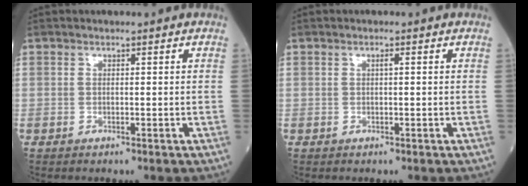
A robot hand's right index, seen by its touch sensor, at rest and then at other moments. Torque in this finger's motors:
{"motor_torque": [-0.02, 0.00, -0.03, 0.02]}